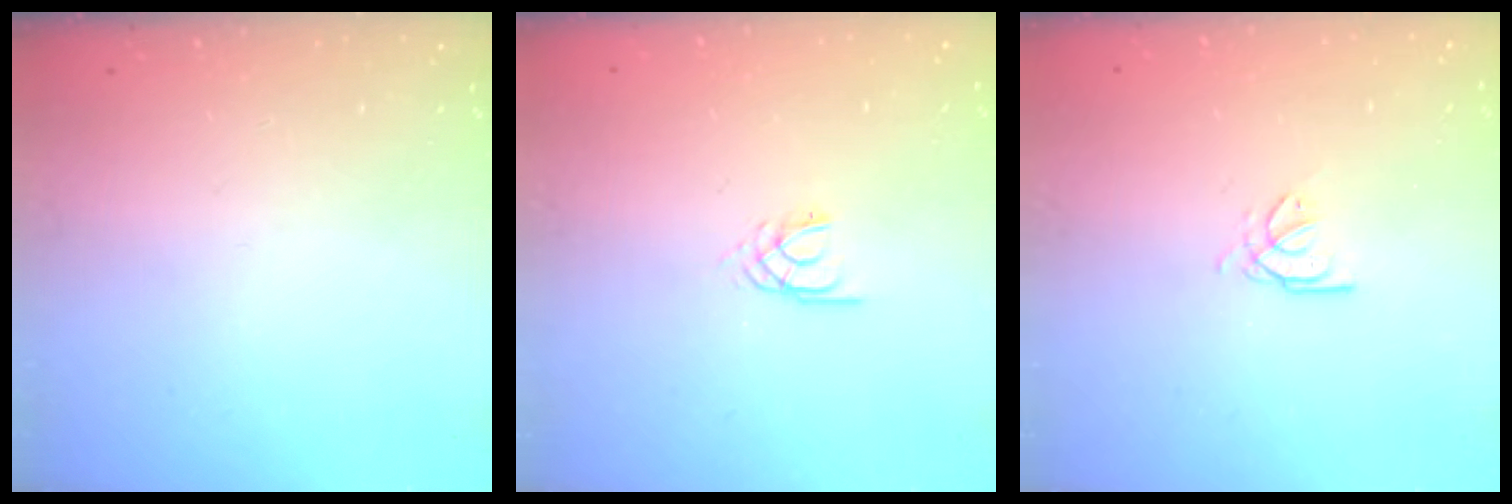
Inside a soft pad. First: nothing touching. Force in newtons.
{"total": 1.7, "press": 1.7, "slide": 0.3}
{"total": 2.7, "press": 2.7, "slide": 0.4}